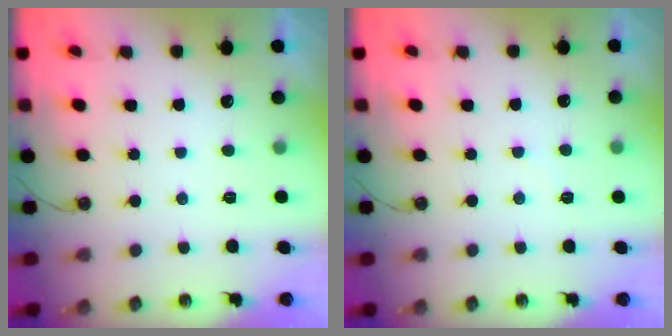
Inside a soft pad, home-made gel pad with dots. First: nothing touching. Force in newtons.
{"total": 3.5, "press": 3.5, "slide": 0.4}